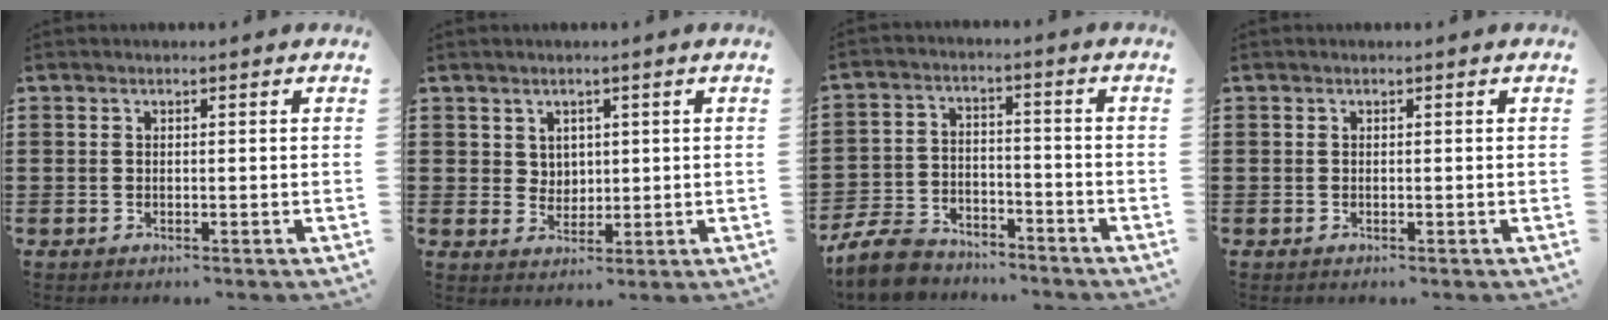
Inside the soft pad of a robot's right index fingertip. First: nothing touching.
{"total": 2.8, "force": [1.7, 2.2, 0.5], "torque": [-0.020, 0.010, 0.031]}
{"total": 8.0, "force": [-7.5, 2.0, 2.0], "torque": [-0.053, 0.017, -0.149]}
{"total": 0.0}